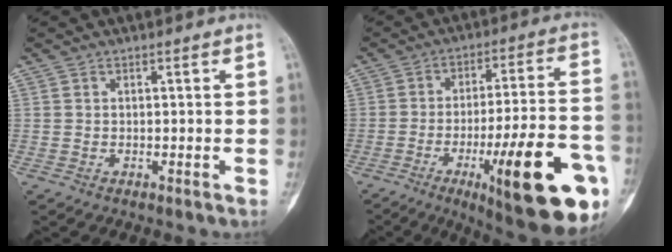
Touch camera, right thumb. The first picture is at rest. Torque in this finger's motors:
{"motor_torque": [0.78, 0.68, 1.80, -0.95, 0.21]}